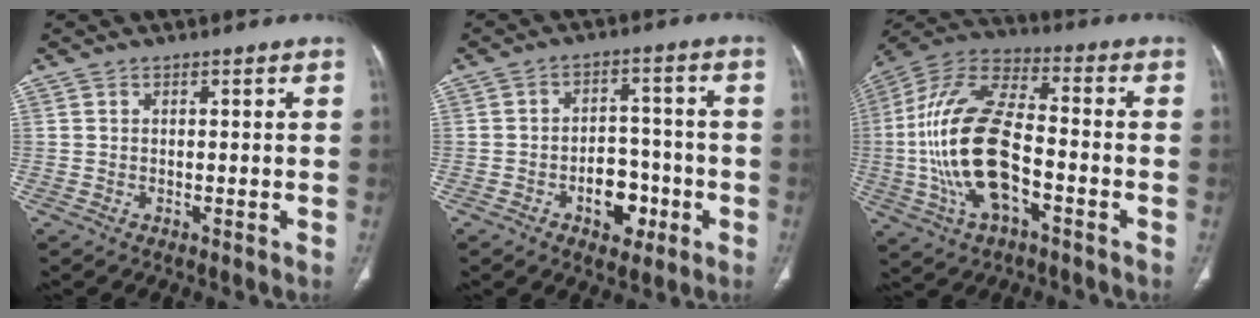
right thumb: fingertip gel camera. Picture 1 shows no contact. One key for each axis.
{"total": 8.0, "fx": -3.3, "fy": 5.4, "fz": 4.9, "tx": -0.036, "ty": 0.034, "tz": -0.045}
{"total": 20.4, "fx": -3.9, "fy": 9.6, "fz": 17.5, "tx": -0.364, "ty": 0.031, "tz": -0.071}